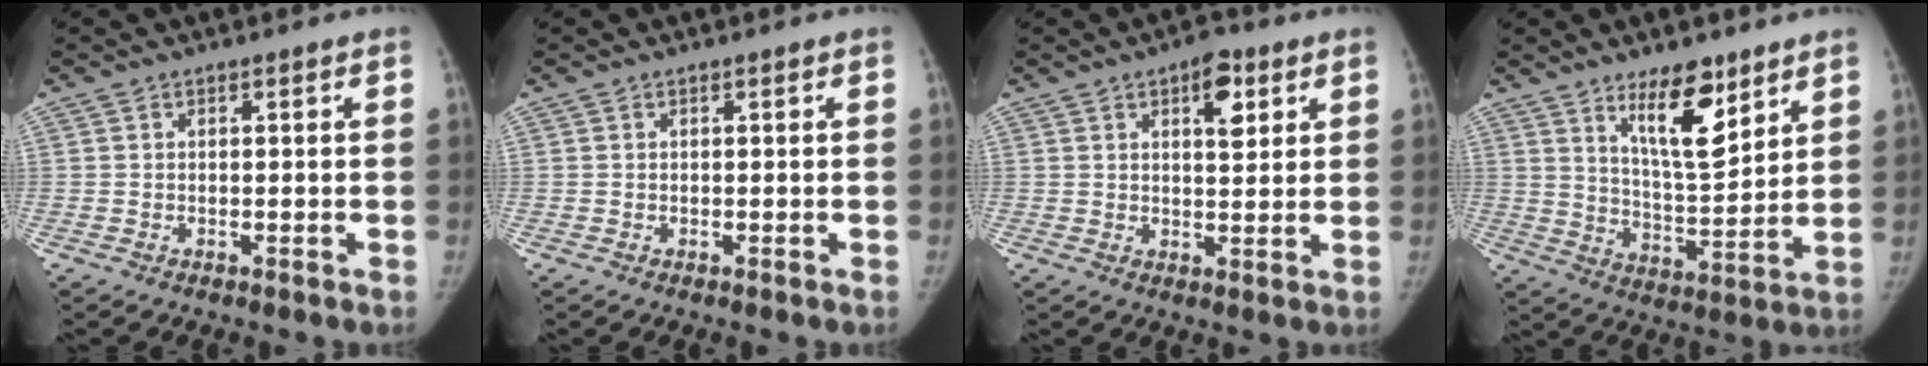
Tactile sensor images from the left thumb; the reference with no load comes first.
{"total": 0.0}
{"total": 6.4, "force": [3.0, 3.0, 4.7], "torque": [-0.047, -0.012, 0.039]}
{"total": 12.1, "force": [7.6, 4.2, 8.4], "torque": [-0.114, -0.061, 0.134]}